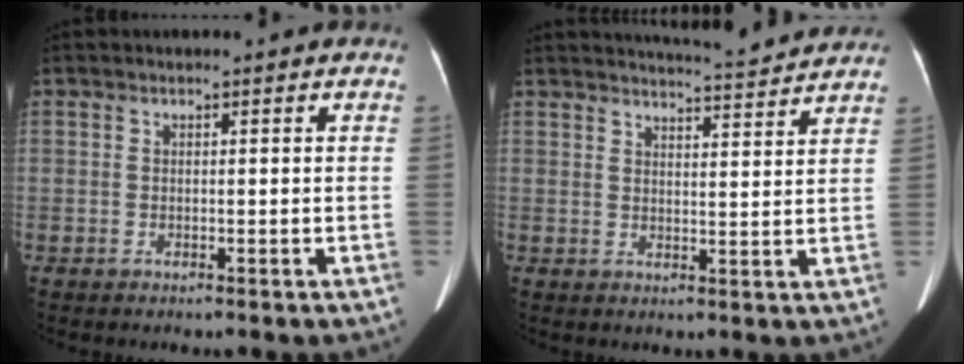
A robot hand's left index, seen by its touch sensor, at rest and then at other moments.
{"total": 8.2, "force": [8.0, -0.5, 1.8], "torque": [-0.039, 0.002, 0.104]}